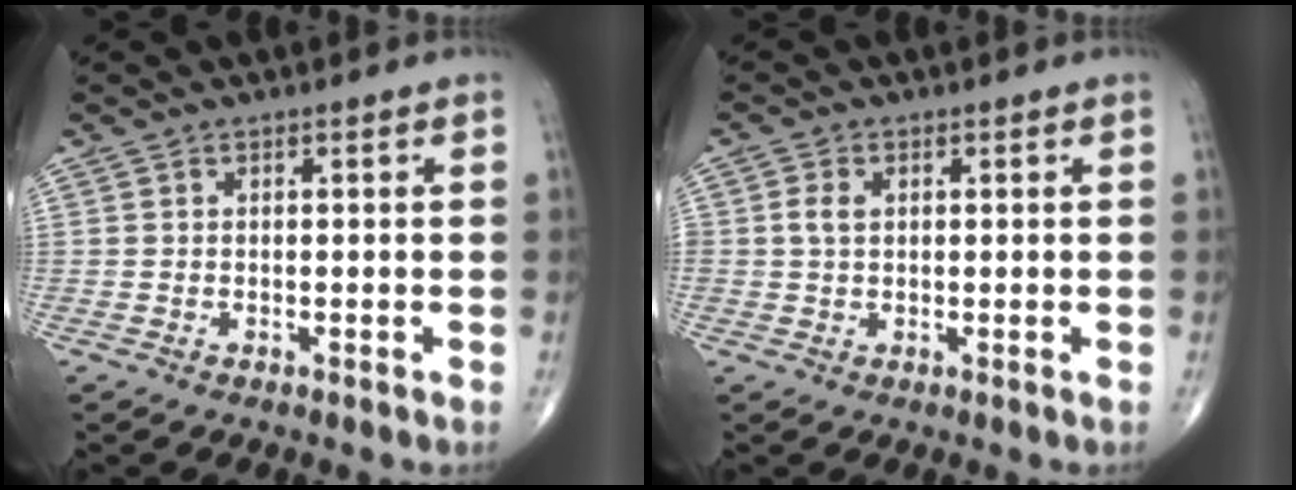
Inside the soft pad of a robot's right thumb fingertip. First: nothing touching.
{"total": 2.6, "force": [0.5, 1.8, 1.8], "torque": [-0.034, 0.005, 0.010]}